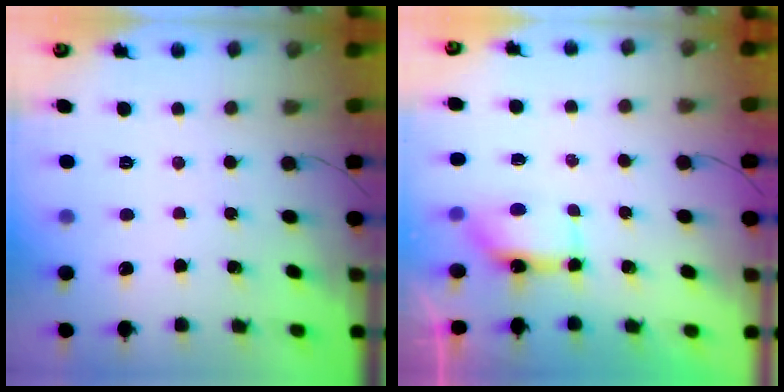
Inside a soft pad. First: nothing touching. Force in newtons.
{"total": 5.5, "press": 5.5, "slide": 0.4}